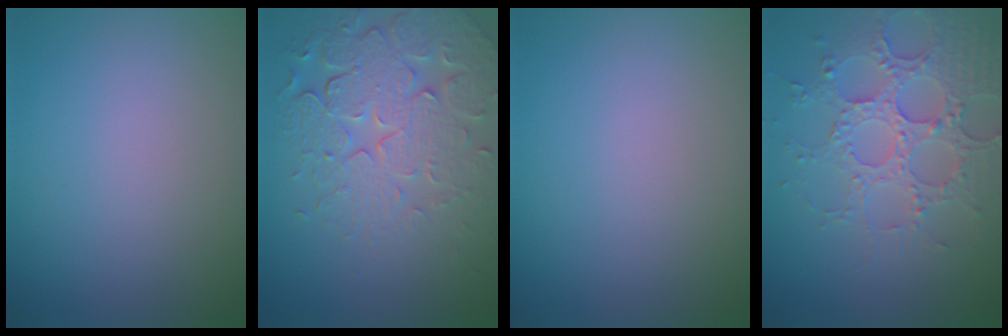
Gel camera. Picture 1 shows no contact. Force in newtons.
{"total": 8.0, "press": 5.6, "slide": 5.6}
{"total": 0.0}
{"total": 4.5, "press": 4.5, "slide": 0.4}